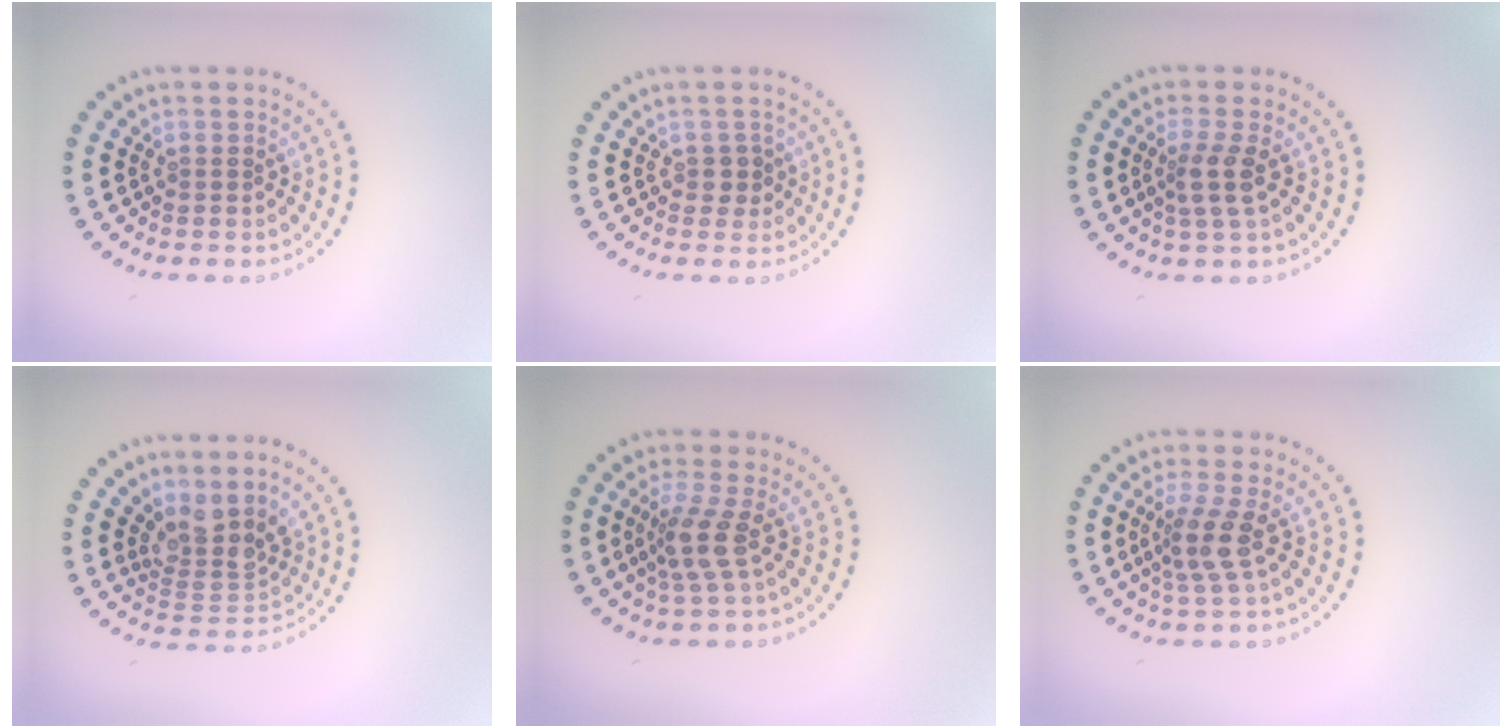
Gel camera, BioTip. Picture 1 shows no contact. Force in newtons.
{"total": 1.3, "press": 1.1, "slide": 0.6}
{"total": 2.3, "press": 1.7, "slide": 1.5}
{"total": 3.8, "press": 2.7, "slide": 2.6}
{"total": 2.8, "press": 2.1, "slide": 1.8}
{"total": 2.9, "press": 2.2, "slide": 1.9}